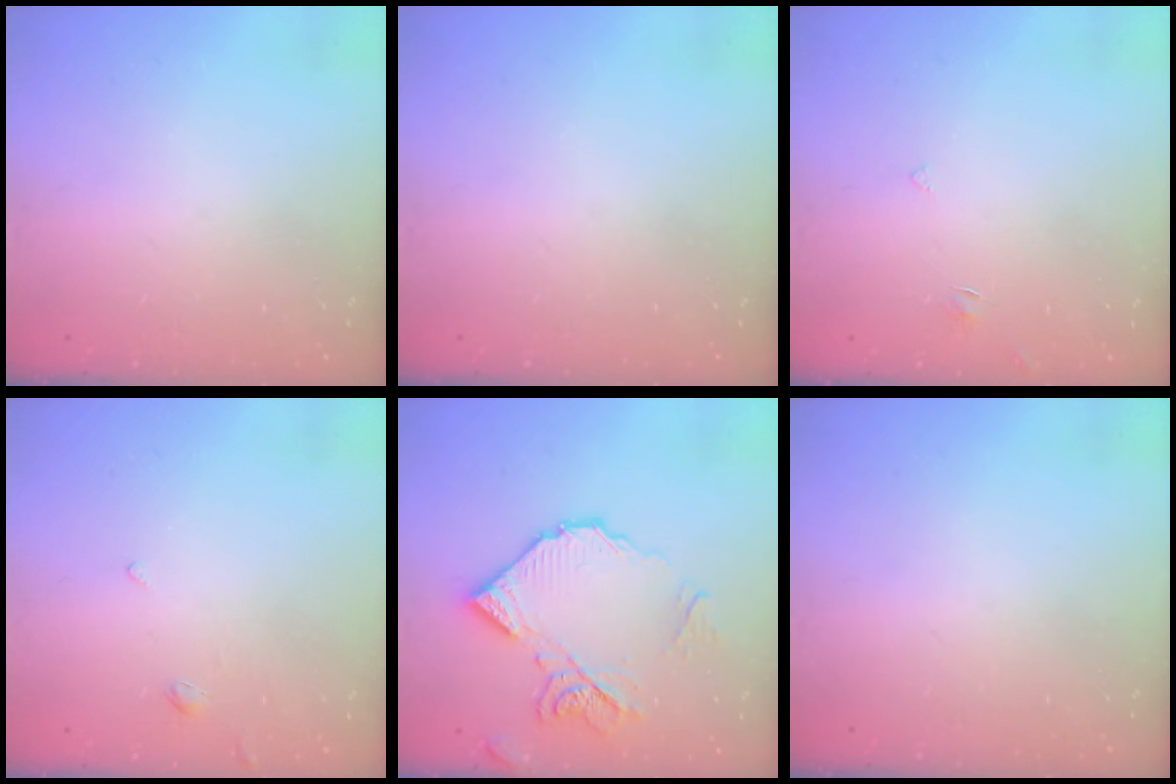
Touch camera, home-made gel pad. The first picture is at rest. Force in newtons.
{"total": 0.0}
{"total": 2.5, "press": 2.5, "slide": 0.3}
{"total": 0.8, "press": 0.7, "slide": 0.4}
{"total": 14.4, "press": 14.3, "slide": 1.6}
{"total": 0.0}